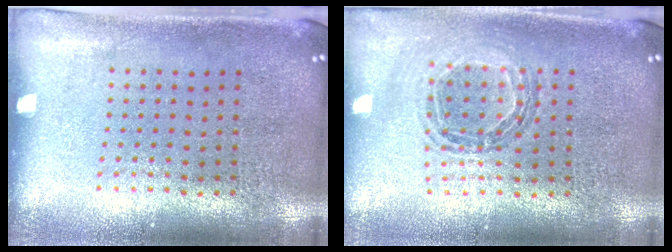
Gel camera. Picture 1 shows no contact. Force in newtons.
{"total": 0.8, "press": 0.8, "slide": 0.1}